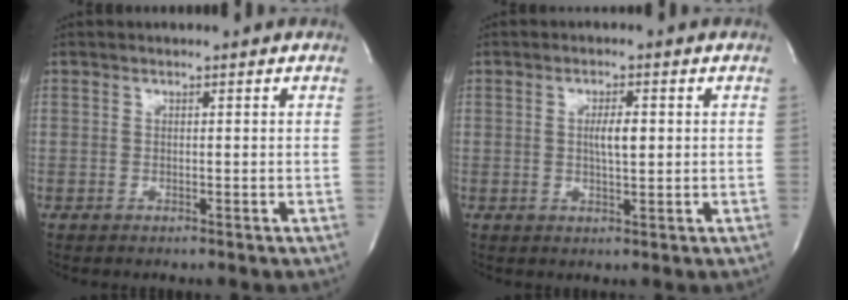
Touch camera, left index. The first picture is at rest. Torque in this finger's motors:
{"motor_torque": [0.69, -0.17, 0.18, 0.03]}